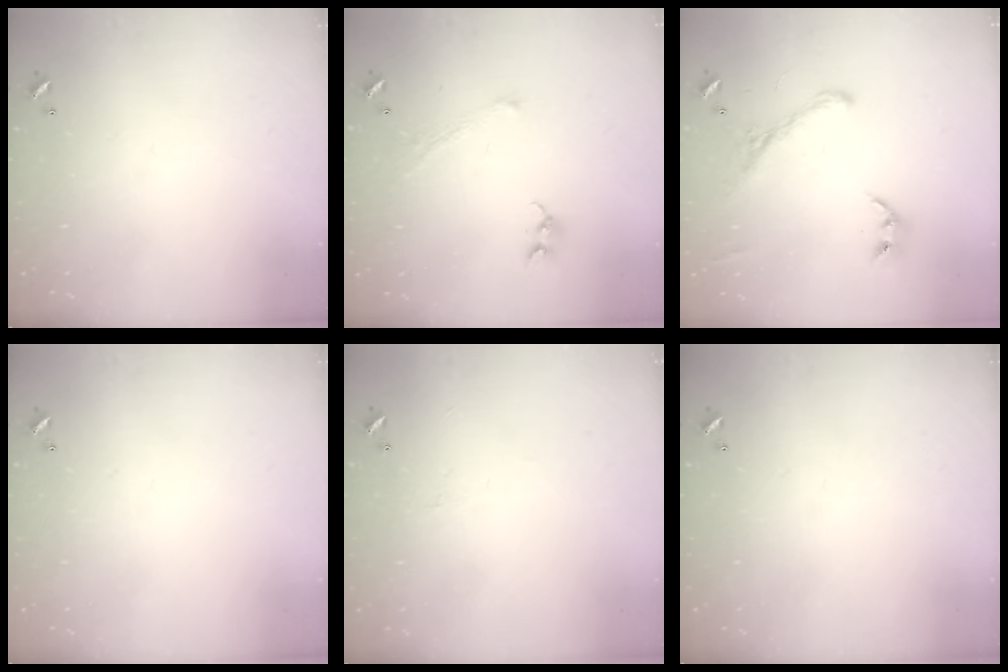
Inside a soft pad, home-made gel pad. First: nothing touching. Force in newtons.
{"total": 1.3, "press": 1.2, "slide": 0.5}
{"total": 2.9, "press": 2.7, "slide": 1.2}
{"total": 0.0}
{"total": 0.8, "press": 0.7, "slide": 0.5}
{"total": 0.0}